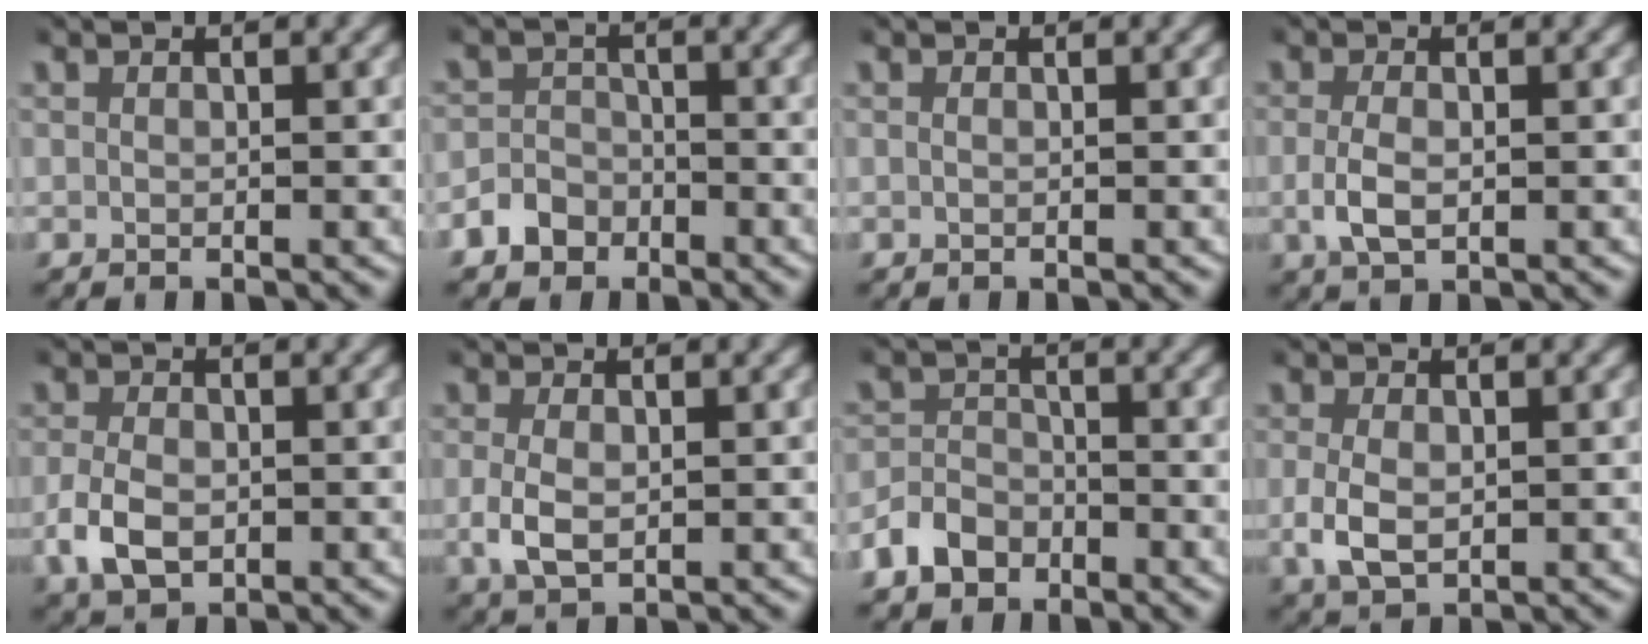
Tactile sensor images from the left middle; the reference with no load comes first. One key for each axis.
{"total": 4.0, "fx": -2.6, "fy": 3.0, "fz": 0.5, "tx": -0.012, "ty": -0.003, "tz": -0.050}
{"total": 0.0}
{"total": 2.6, "fx": -0.3, "fy": 1.3, "fz": 2.2, "tx": -0.057, "ty": -0.009, "tz": 0.000}
{"total": 4.0, "fx": -1.1, "fy": 2.7, "fz": 2.7, "tx": -0.066, "ty": -0.012, "tz": -0.013}
{"total": 3.2, "fx": -0.3, "fy": 1.9, "fz": 2.5, "tx": -0.067, "ty": -0.012, "tz": 0.003}
{"total": 4.0, "fx": -2.8, "fy": 2.7, "fz": 0.9, "tx": -0.020, "ty": -0.001, "tz": -0.054}
{"total": 3.7, "fx": -0.5, "fy": 2.4, "fz": 2.8, "tx": -0.073, "ty": -0.013, "tz": 0.003}